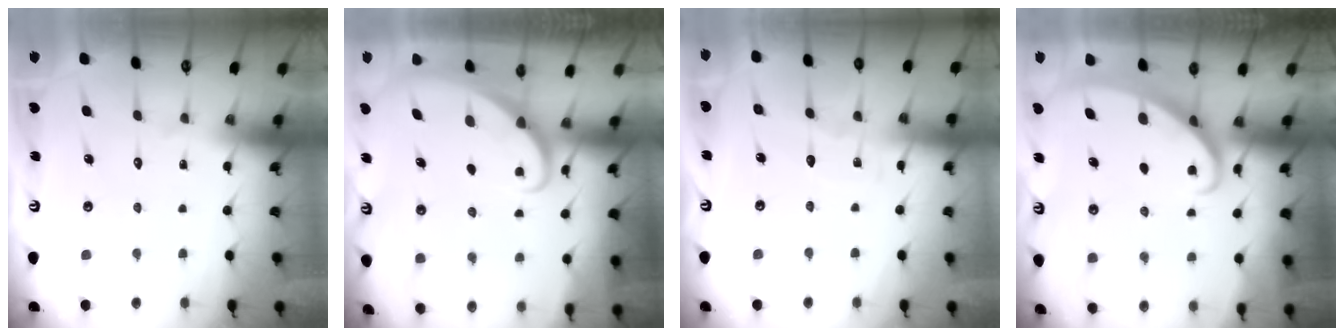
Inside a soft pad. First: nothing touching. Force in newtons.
{"total": 1.6, "press": 1.6, "slide": 0.1}
{"total": 2.1, "press": 2.1, "slide": 0.2}
{"total": 2.3, "press": 2.3, "slide": 0.2}